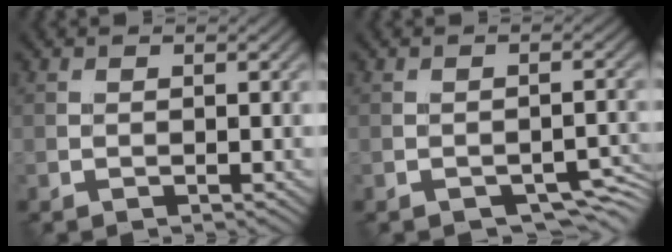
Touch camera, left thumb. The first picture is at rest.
{"total": 3.4, "force": [-2.4, 1.4, 1.9], "torque": [-0.023, -0.002, -0.024]}